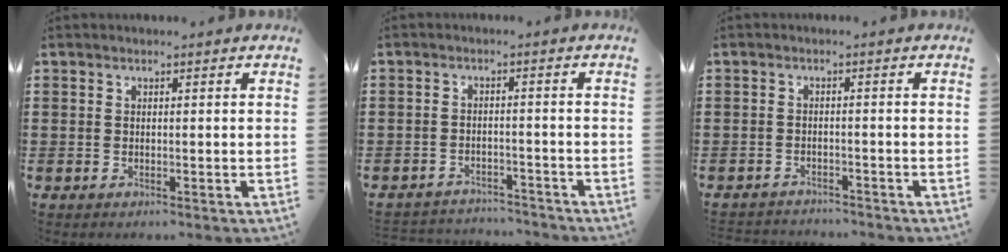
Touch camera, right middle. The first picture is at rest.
{"total": 3.1, "force": [-3.0, 0.5, -0.4], "torque": [-0.002, 0.000, -0.068]}
{"total": 2.1, "force": [-2.0, 0.2, -0.3], "torque": [-0.002, 0.000, -0.046]}